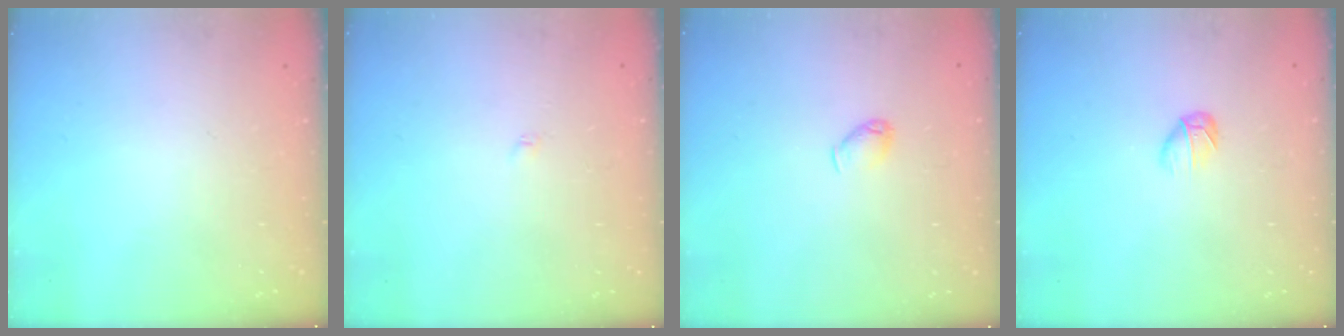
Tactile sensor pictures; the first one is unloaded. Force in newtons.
{"total": 1.9, "press": 1.9, "slide": 0.3}
{"total": 3.3, "press": 3.2, "slide": 0.7}
{"total": 2.8, "press": 2.7, "slide": 0.9}